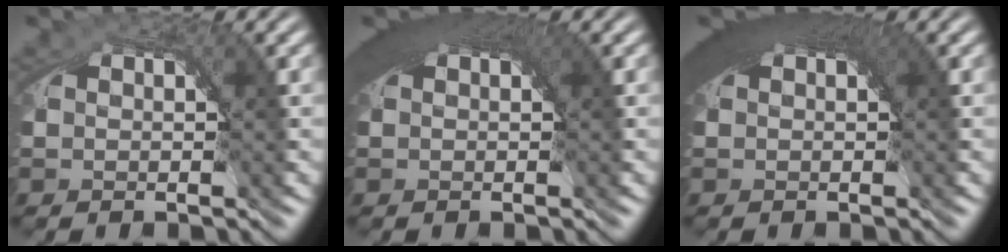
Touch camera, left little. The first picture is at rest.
{"total": 5.0, "force": [1.6, 1.7, 4.4], "torque": [-0.053, 0.014, 0.019]}
{"total": 6.1, "force": [2.0, 2.2, 5.4], "torque": [-0.064, 0.019, 0.021]}